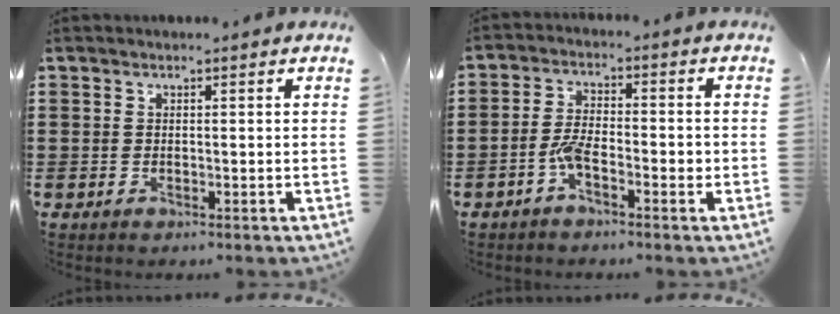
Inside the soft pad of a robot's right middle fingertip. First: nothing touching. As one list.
[{"total": 4.4, "force": [-1.9, 1.7, 3.6], "torque": [-0.068, 0.007, -0.036]}]